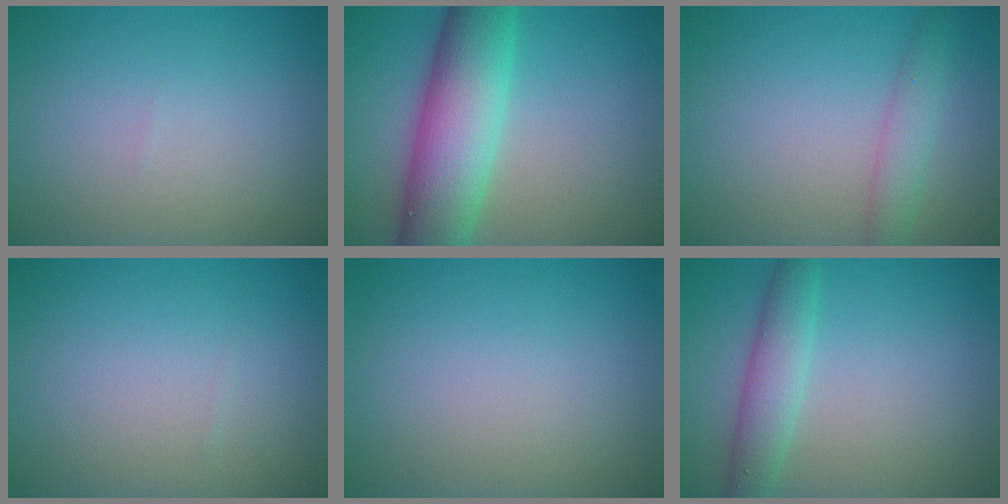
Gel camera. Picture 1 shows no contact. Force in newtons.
{"total": 9.9, "press": 9.9, "slide": 0.3}
{"total": 2.4, "press": 2.4, "slide": 0.1}
{"total": 0.0}
{"total": 0.0}
{"total": 3.5, "press": 3.5, "slide": 0.2}